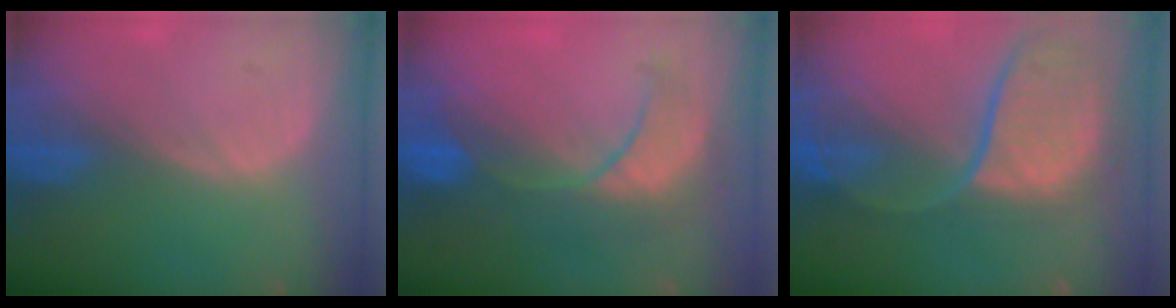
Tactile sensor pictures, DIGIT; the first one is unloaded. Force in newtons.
{"total": 8.7, "press": 8.5, "slide": 2.1}
{"total": 12.0, "press": 9.9, "slide": 6.8}